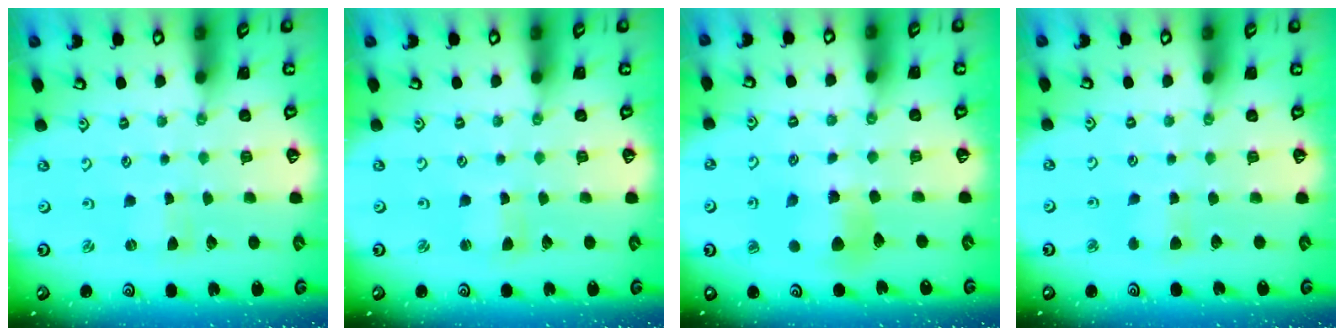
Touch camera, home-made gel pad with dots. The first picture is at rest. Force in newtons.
{"total": 1.6, "press": 1.5, "slide": 0.3}
{"total": 6.8, "press": 6.8, "slide": 0.2}
{"total": 4.7, "press": 4.6, "slide": 0.7}